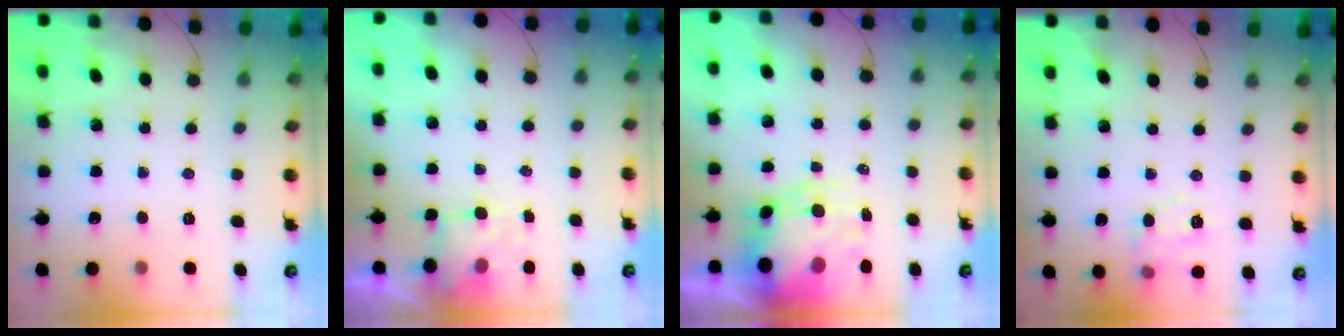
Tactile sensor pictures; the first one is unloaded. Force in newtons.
{"total": 3.9, "press": 3.8, "slide": 0.9}
{"total": 10.1, "press": 9.7, "slide": 2.9}
{"total": 9.4, "press": 9.4, "slide": 0.6}